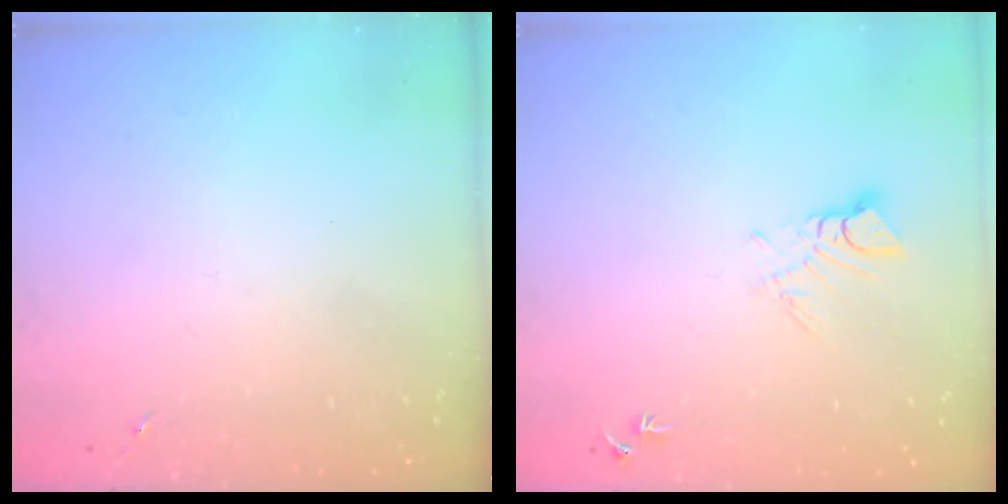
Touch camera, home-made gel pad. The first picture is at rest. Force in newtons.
{"total": 7.2, "press": 7.2, "slide": 0.8}